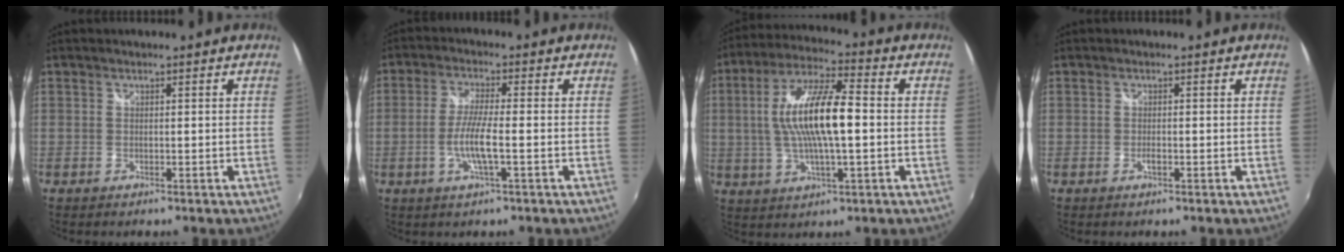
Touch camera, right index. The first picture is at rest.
{"total": 6.2, "force": [-1.7, 0.3, 6.0], "torque": [-0.121, -0.005, -0.034]}
{"total": 14.2, "force": [0.2, 3.5, 13.8], "torque": [-0.262, 0.010, 0.000]}
{"total": 0.7, "force": [-0.4, 0.3, 0.6], "torque": [-0.011, -0.001, -0.008]}